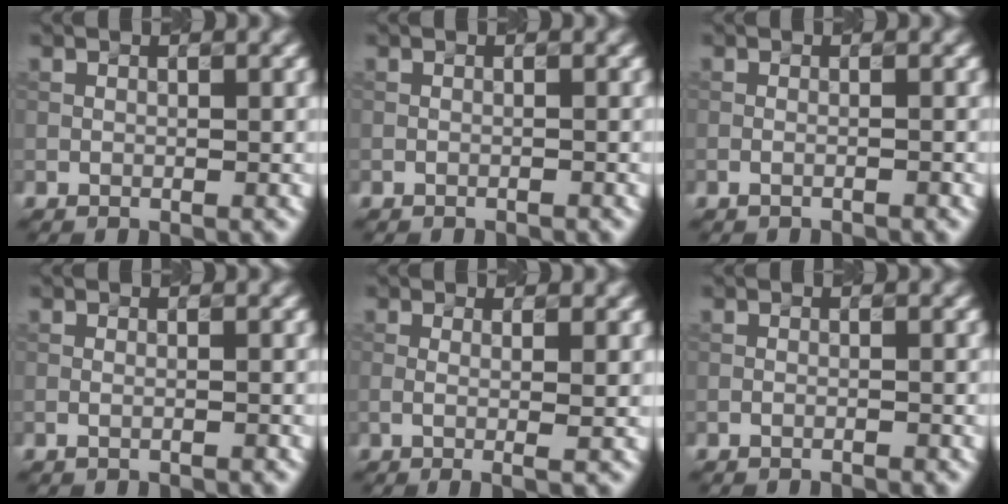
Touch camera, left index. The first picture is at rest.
{"total": 0.8, "force": [-0.7, 0.0, 0.2], "torque": [-0.001, -0.001, -0.015]}
{"total": 1.2, "force": [-0.9, 0.3, 0.8], "torque": [-0.010, -0.004, -0.024]}
{"total": 1.0, "force": [-0.5, 0.3, 0.8], "torque": [-0.011, -0.003, -0.017]}
{"total": 2.8, "force": [0.0, 0.7, 2.7], "torque": [-0.038, 0.000, -0.007]}
{"total": 0.9, "force": [-0.8, 0.2, 0.4], "torque": [-0.004, 0.000, -0.019]}